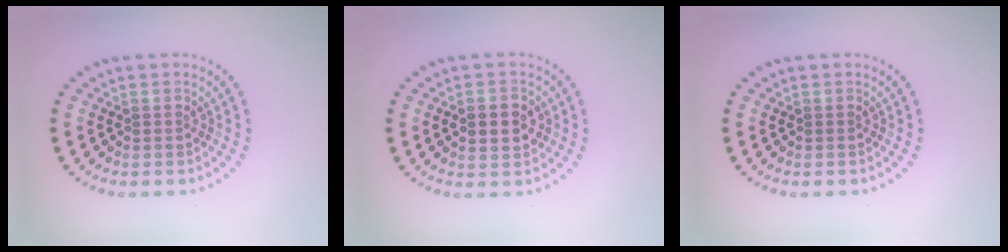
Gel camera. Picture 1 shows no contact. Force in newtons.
{"total": 2.7, "press": 2.7, "slide": 0.1}
{"total": 0.0}